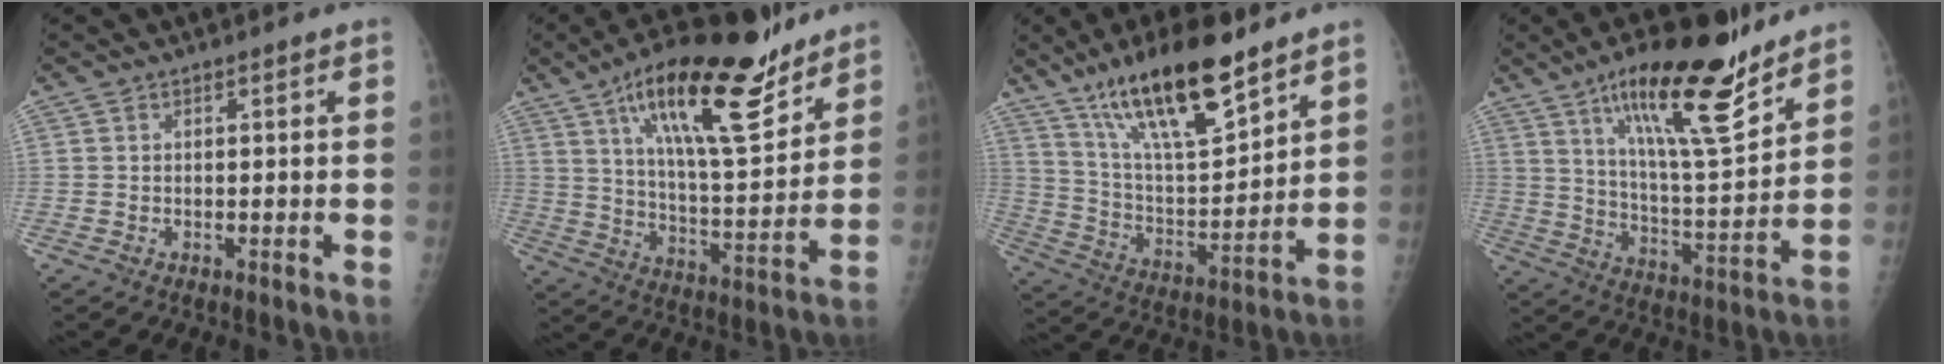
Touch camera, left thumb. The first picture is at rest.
{"total": 22.0, "force": [14.2, 6.6, 15.5], "torque": [-0.223, -0.068, 0.235]}
{"total": 20.0, "force": [13.8, 5.4, 13.4], "torque": [-0.208, -0.066, 0.251]}
{"total": 20.2, "force": [13.3, 4.7, 14.4], "torque": [-0.206, -0.075, 0.224]}